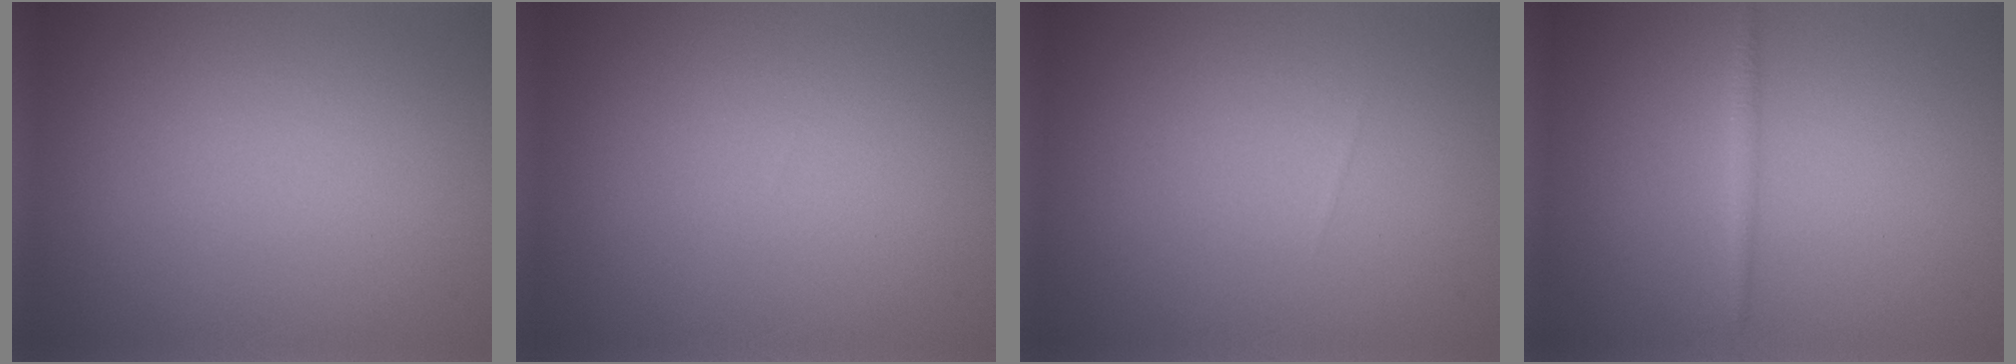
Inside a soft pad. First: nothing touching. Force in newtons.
{"total": 0.0}
{"total": 0.0}
{"total": 0.9, "press": 0.9, "slide": 0.0}